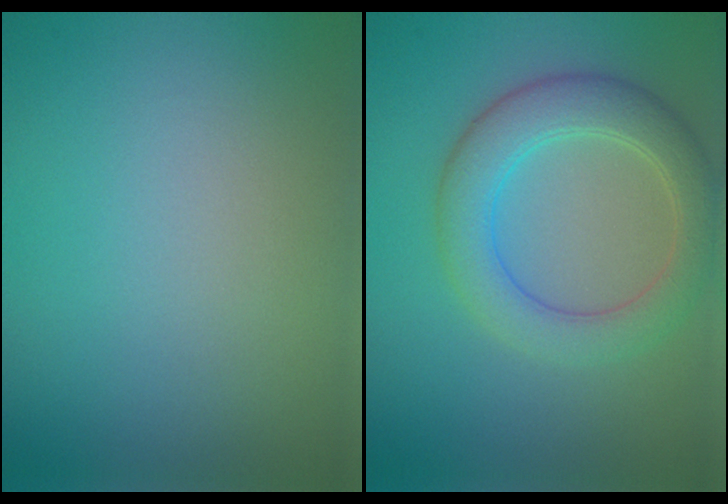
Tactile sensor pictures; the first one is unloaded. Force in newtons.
{"total": 5.0, "press": 5.0, "slide": 0.2}